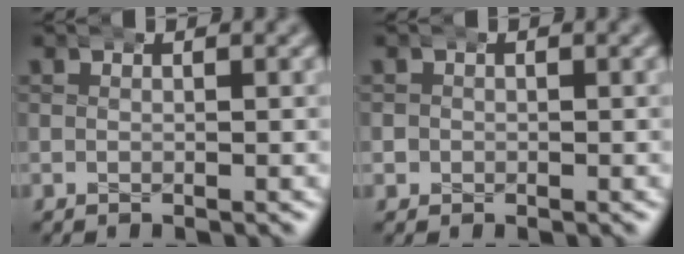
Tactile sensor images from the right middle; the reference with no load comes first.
{"total": 1.5, "force": [0.0, 1.5, 0.1], "torque": [-0.011, 0.000, 0.000]}